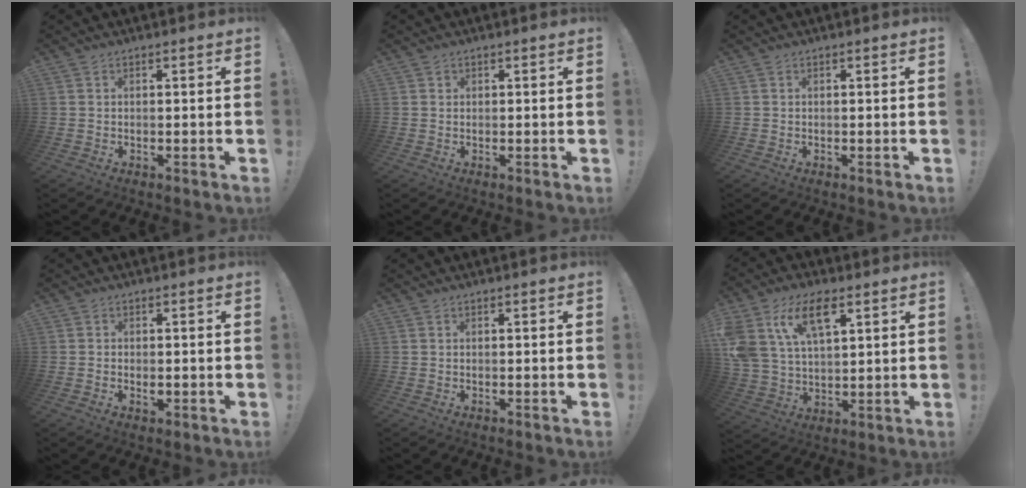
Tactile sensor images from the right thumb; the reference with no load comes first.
{"total": 0.7, "force": [0.6, 0.1, 0.0], "torque": [0.007, -0.004, 0.011]}
{"total": 0.0}
{"total": 1.3, "force": [-0.6, 0.9, 0.8], "torque": [-0.010, 0.002, -0.010]}
{"total": 0.0}
{"total": 14.6, "force": [7.1, 8.2, 9.7], "torque": [-0.204, -0.017, 0.129]}